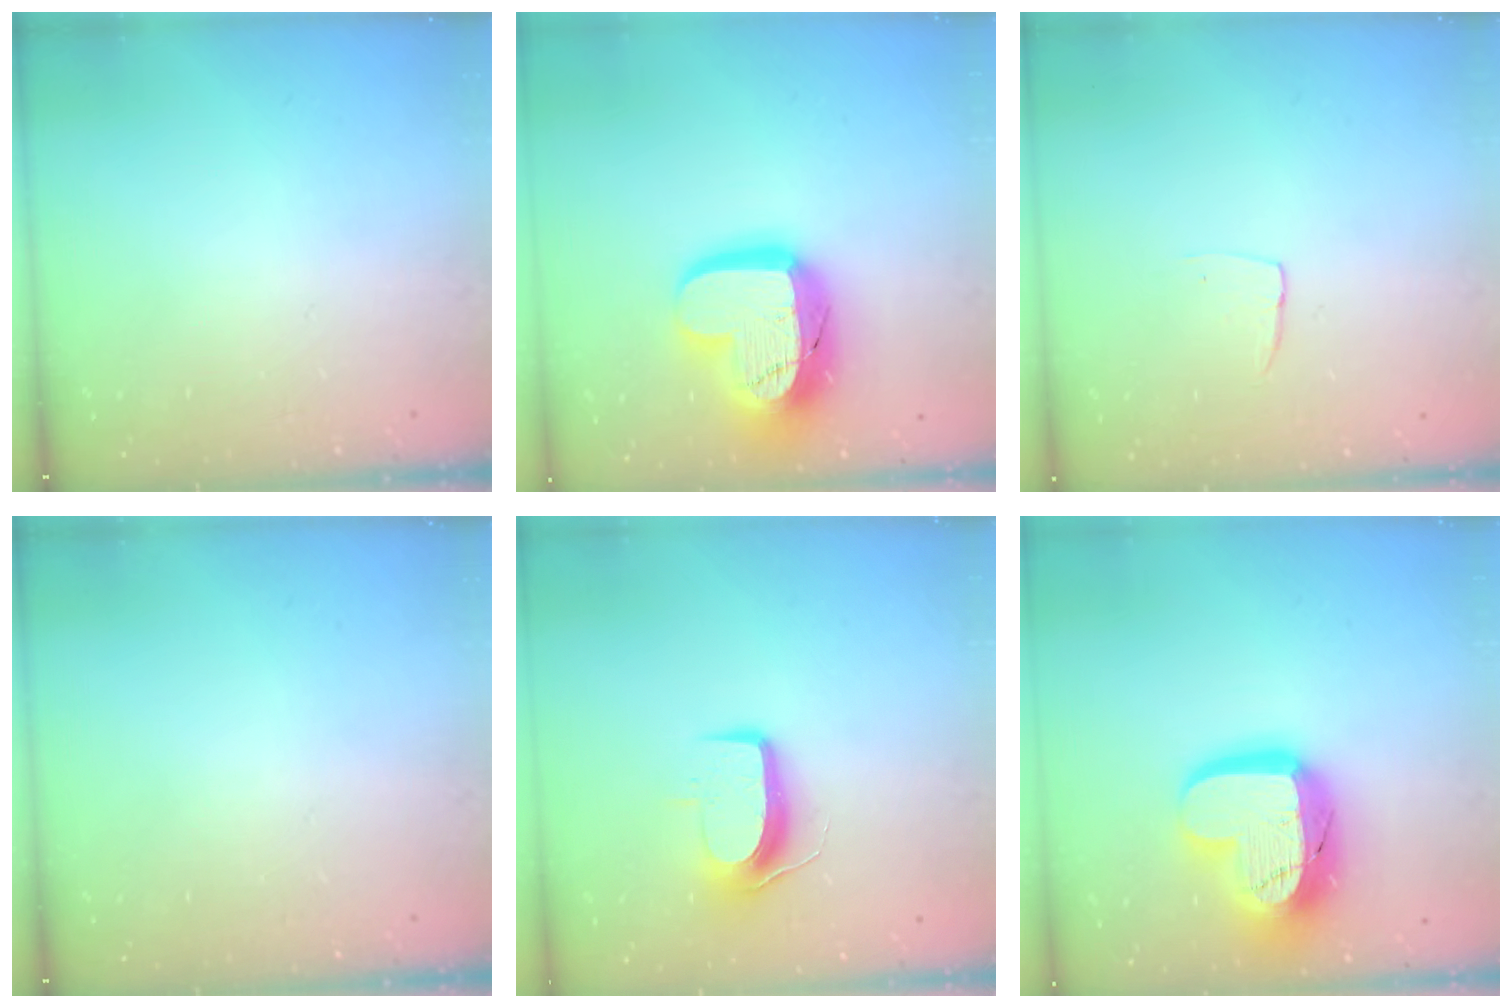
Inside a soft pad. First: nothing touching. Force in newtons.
{"total": 19.0, "press": 19.0, "slide": 1.6}
{"total": 4.0, "press": 4.0, "slide": 0.2}
{"total": 0.0}
{"total": 8.9, "press": 8.9, "slide": 0.3}
{"total": 19.0, "press": 19.0, "slide": 1.6}